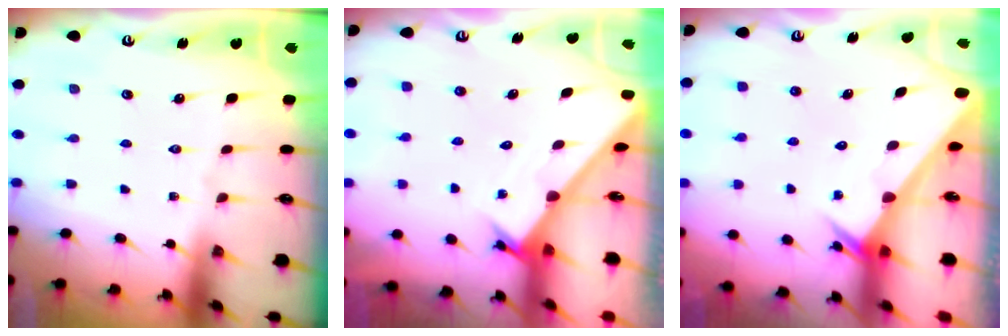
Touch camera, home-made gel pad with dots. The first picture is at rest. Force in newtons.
{"total": 1.6, "press": 1.6, "slide": 0.1}
{"total": 2.0, "press": 2.0, "slide": 0.1}